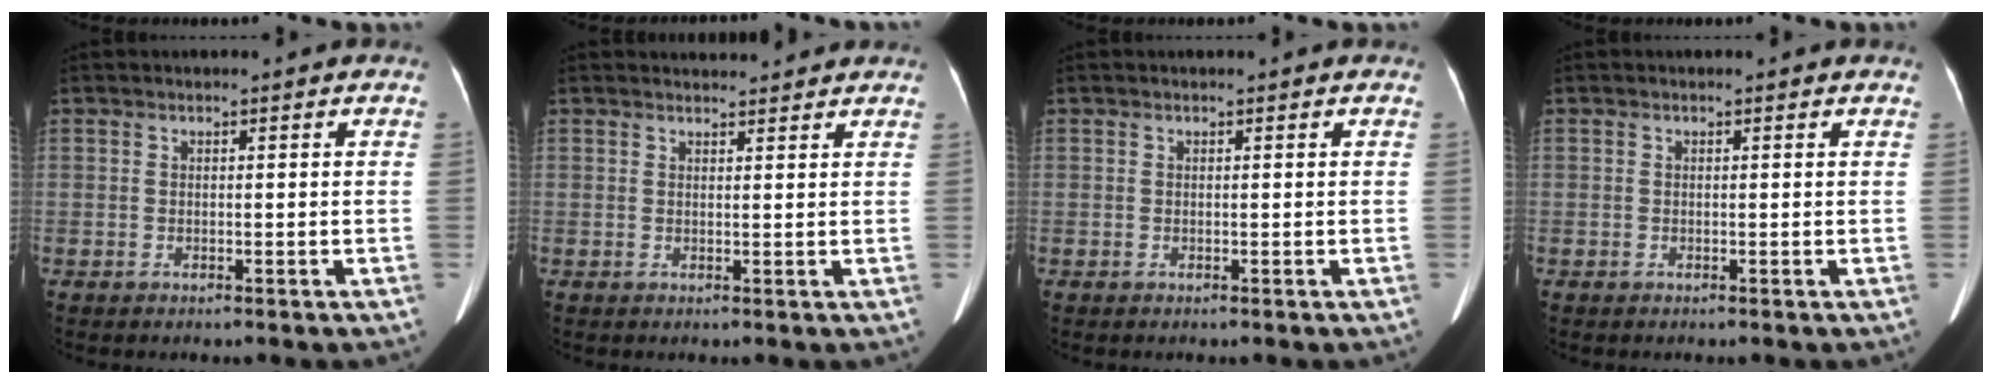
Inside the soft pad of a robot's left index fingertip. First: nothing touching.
{"total": 4.4, "force": [4.3, 0.7, 0.7], "torque": [-0.012, 0.018, 0.051]}
{"total": 0.8, "force": [0.8, 0.1, 0.2], "torque": [-0.010, 0.006, 0.005]}
{"total": 0.5, "force": [0.3, 0.5, 0.0], "torque": [-0.001, 0.004, 0.001]}